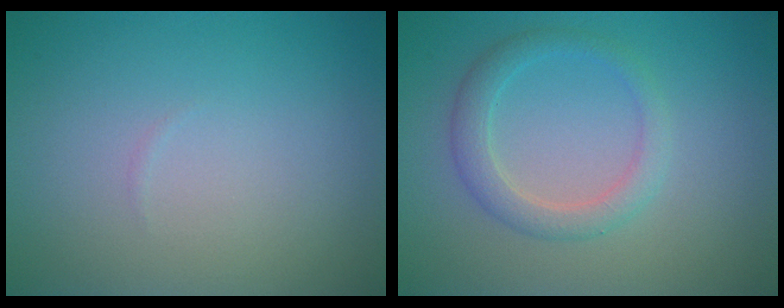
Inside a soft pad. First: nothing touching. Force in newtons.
{"total": 2.6, "press": 2.6, "slide": 0.2}